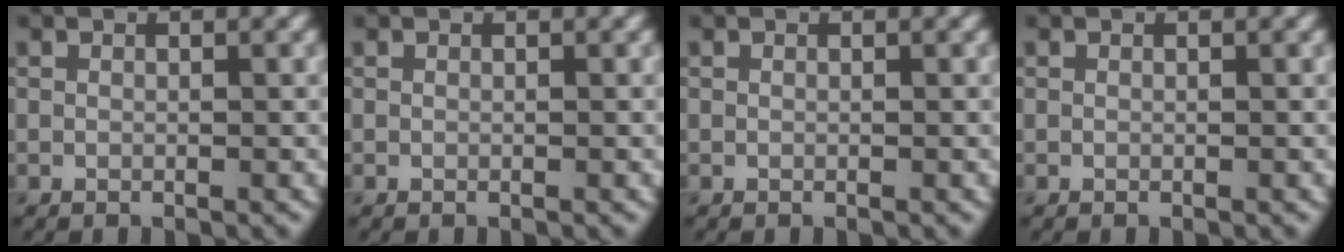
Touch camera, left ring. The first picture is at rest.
{"total": 0.0}
{"total": 0.0}
{"total": 0.0}